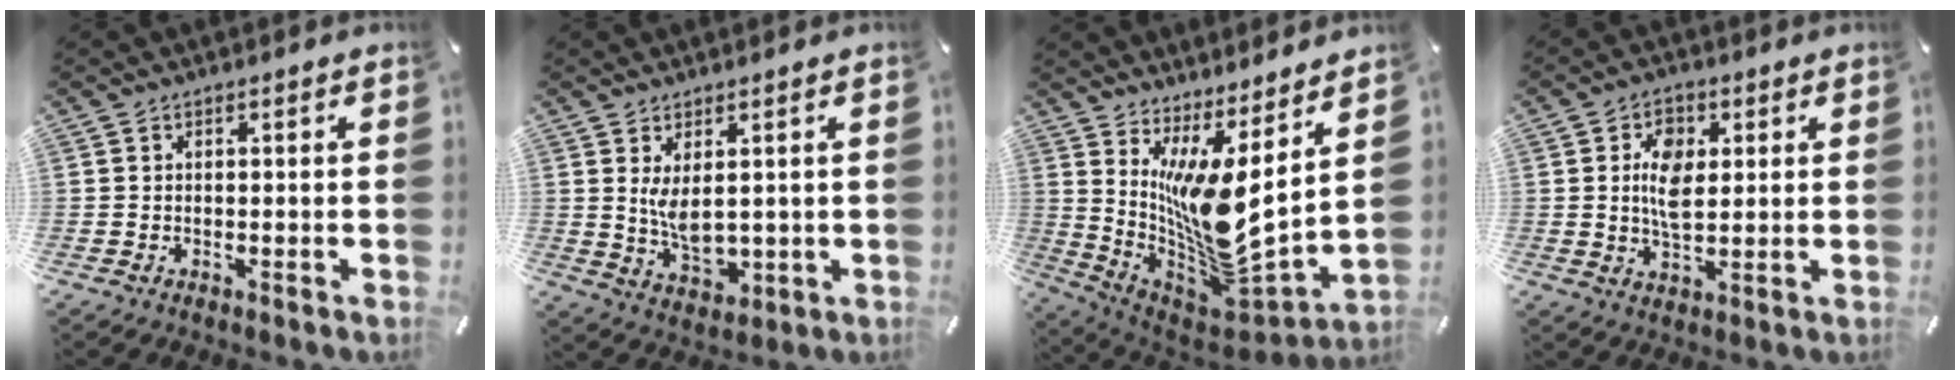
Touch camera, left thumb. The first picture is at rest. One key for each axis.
{"total": 6.6, "fx": 2.0, "fy": 3.6, "fz": 5.1, "tx": -0.104, "ty": -0.018, "tz": 0.033}
{"total": 12.6, "fx": 3.4, "fy": 4.0, "fz": 11.5, "tx": -0.226, "ty": -0.081, "tz": 0.062}
{"total": 8.0, "fx": 1.6, "fy": 5.1, "fz": 5.9, "tx": -0.107, "ty": -0.003, "tz": 0.019}